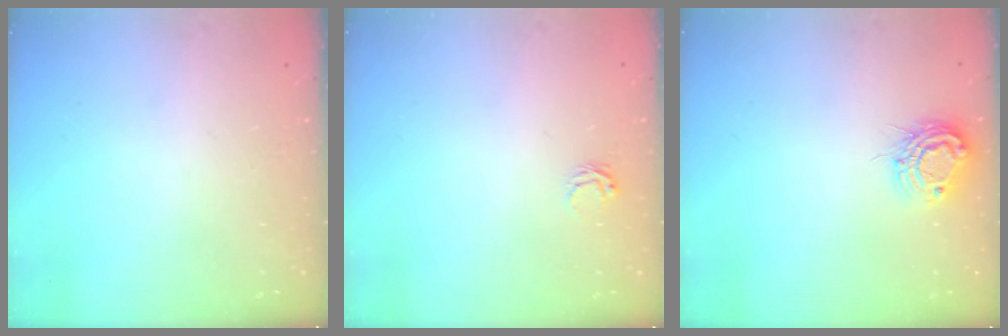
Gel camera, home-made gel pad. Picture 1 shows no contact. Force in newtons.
{"total": 4.3, "press": 4.3, "slide": 0.3}
{"total": 9.8, "press": 9.8, "slide": 0.8}